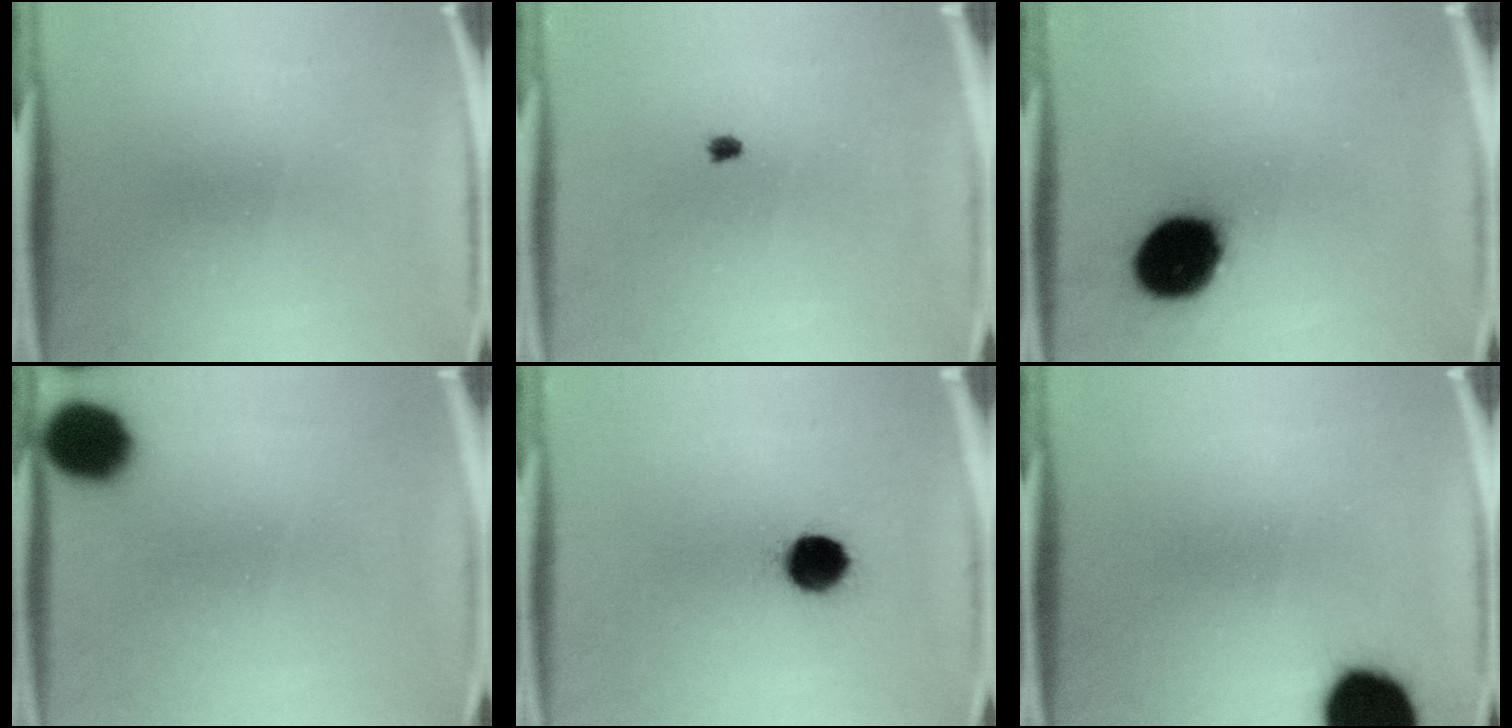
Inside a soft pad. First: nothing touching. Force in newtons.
{"total": 0.6}
{"total": 14.3}
{"total": 8.7}
{"total": 8.5}
{"total": 20.1}